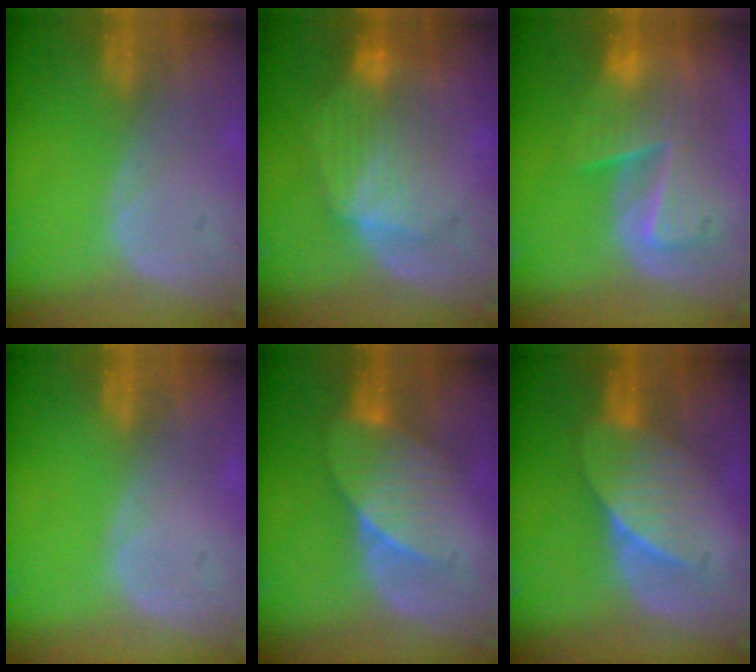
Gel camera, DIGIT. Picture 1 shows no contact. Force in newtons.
{"total": 8.8, "press": 8.1, "slide": 3.6}
{"total": 10.2, "press": 8.9, "slide": 5.0}
{"total": 0.0}
{"total": 7.3, "press": 6.9, "slide": 2.5}
{"total": 7.3, "press": 6.8, "slide": 2.7}